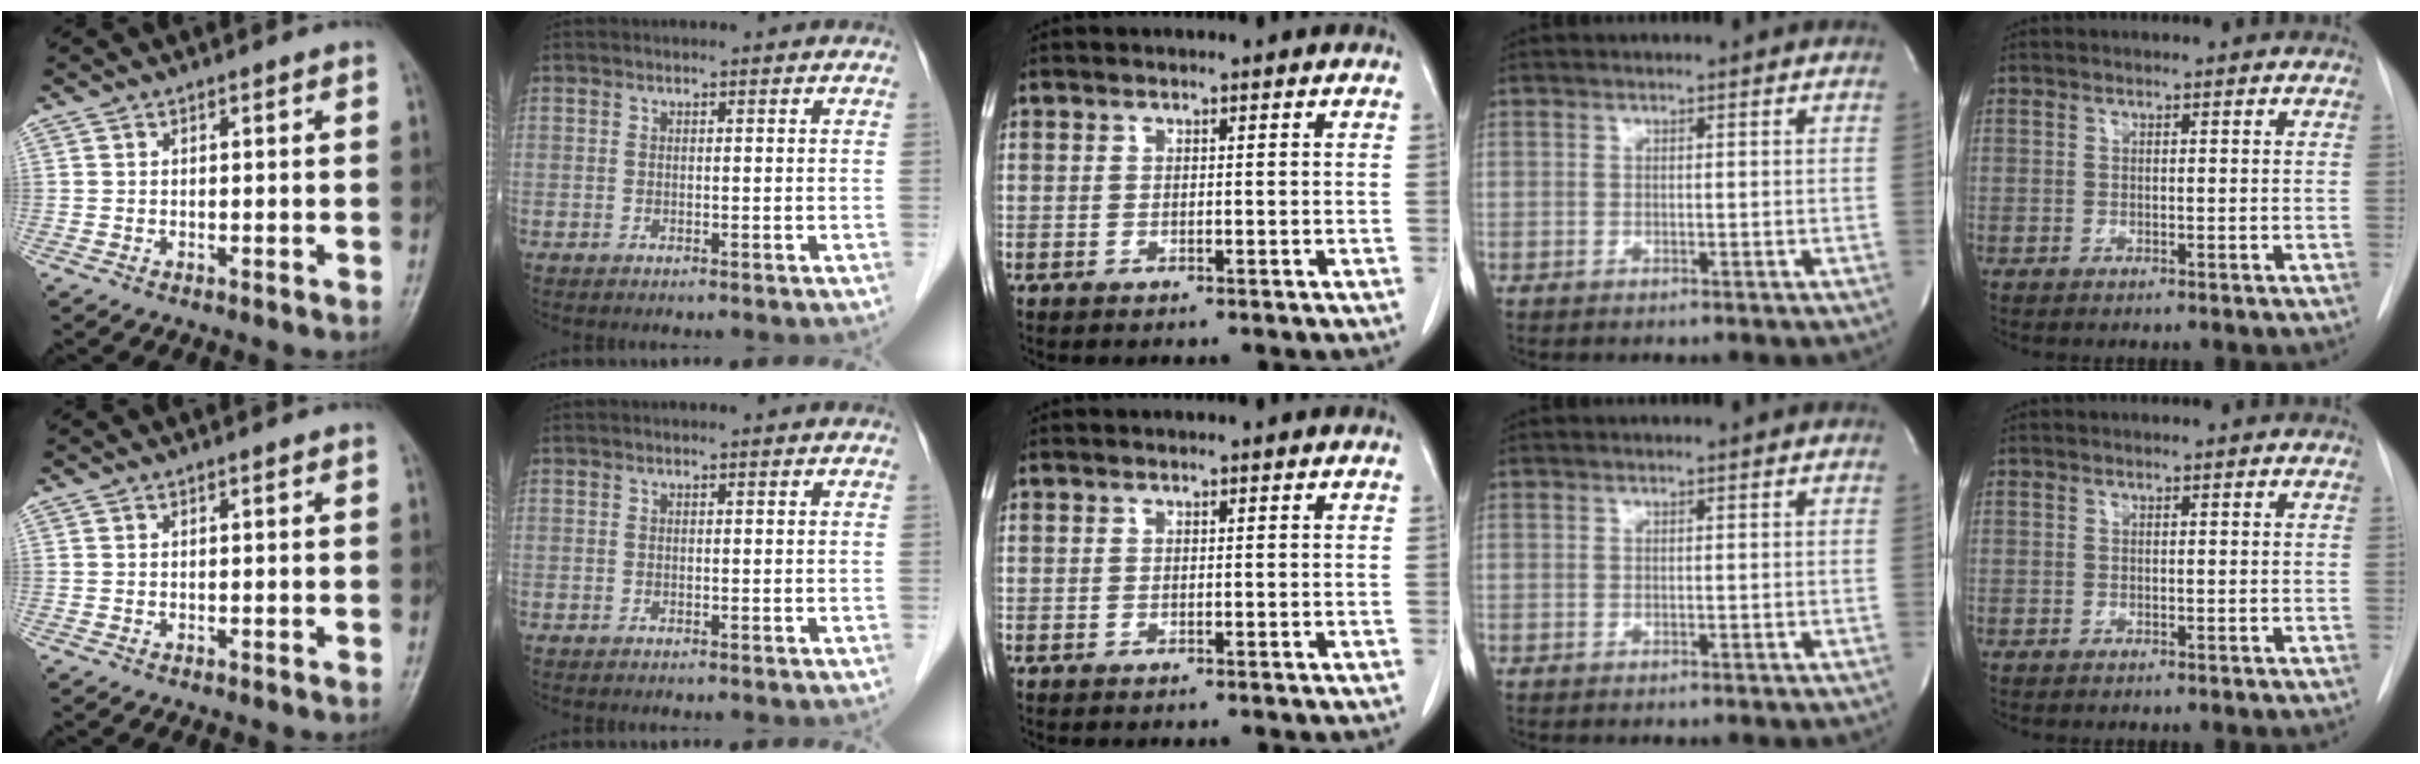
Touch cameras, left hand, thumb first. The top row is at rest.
{}